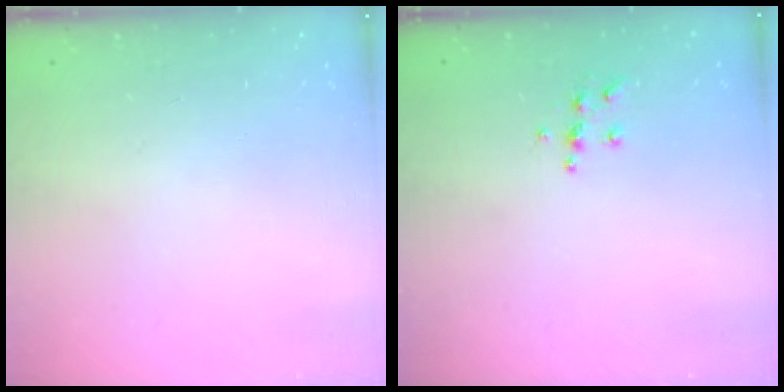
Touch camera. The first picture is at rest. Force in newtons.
{"total": 5.9, "press": 5.9, "slide": 0.5}